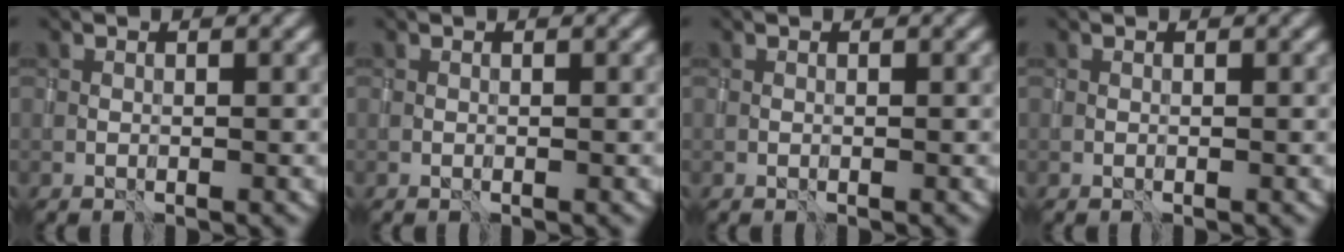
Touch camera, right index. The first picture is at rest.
{"total": 0.0}
{"total": 0.0}
{"total": 0.0}